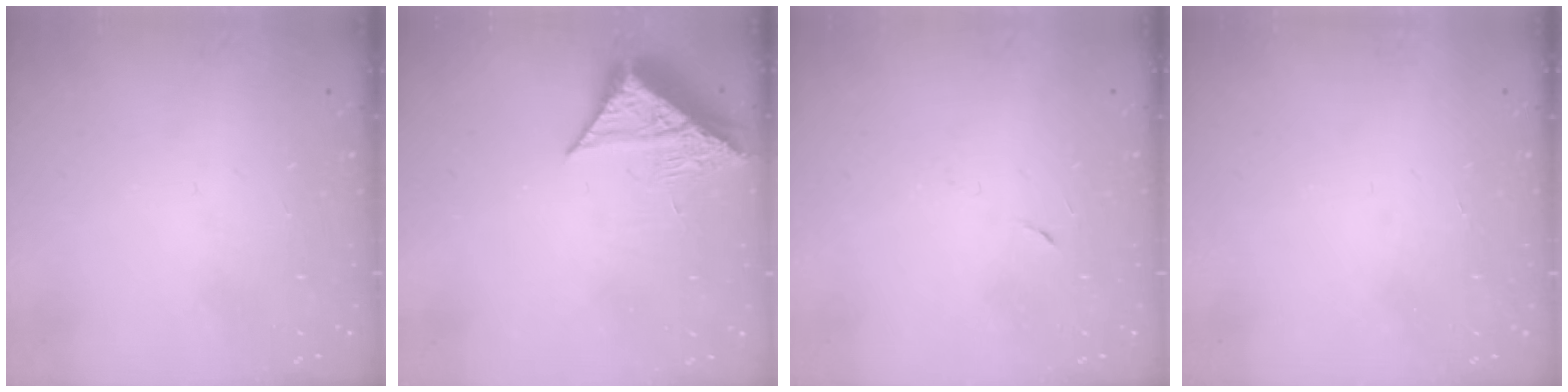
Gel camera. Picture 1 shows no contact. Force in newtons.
{"total": 8.1, "press": 8.1, "slide": 0.3}
{"total": 2.9, "press": 2.7, "slide": 1.0}
{"total": 1.6, "press": 1.5, "slide": 0.1}